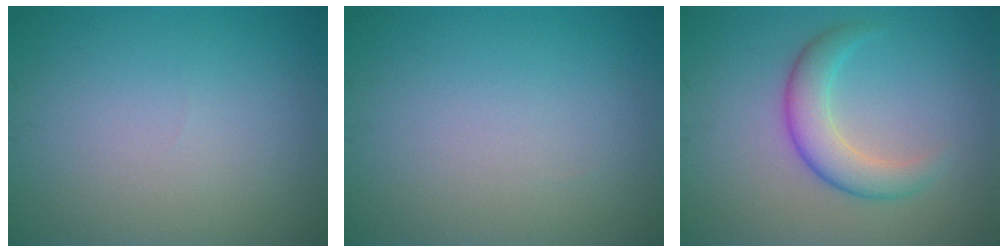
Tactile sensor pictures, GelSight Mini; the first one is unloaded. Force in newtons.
{"total": 0.0}
{"total": 3.8, "press": 3.8, "slide": 0.1}